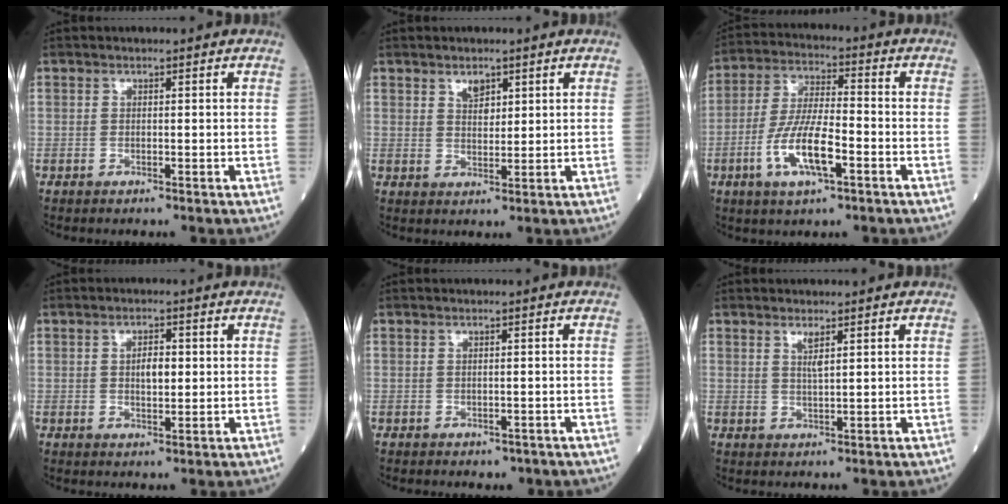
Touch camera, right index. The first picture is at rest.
{"total": 2.7, "force": [1.7, 1.5, 1.5], "torque": [-0.027, -0.001, 0.034]}
{"total": 10.4, "force": [-3.8, 2.5, 9.4], "torque": [-0.189, -0.004, -0.071]}
{"total": 3.4, "force": [0.4, 1.5, 3.0], "torque": [-0.051, 0.001, 0.006]}
{"total": 1.3, "force": [-0.8, 0.9, 0.5], "torque": [-0.010, 0.002, -0.004]}
{"total": 2.0, "force": [1.1, 0.1, 1.6], "torque": [-0.035, -0.004, 0.023]}